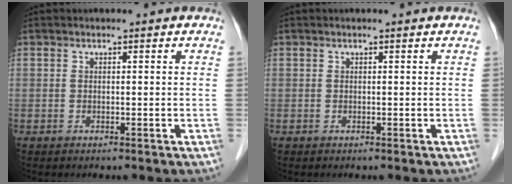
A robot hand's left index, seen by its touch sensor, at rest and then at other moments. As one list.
[{"total": 0.0}]